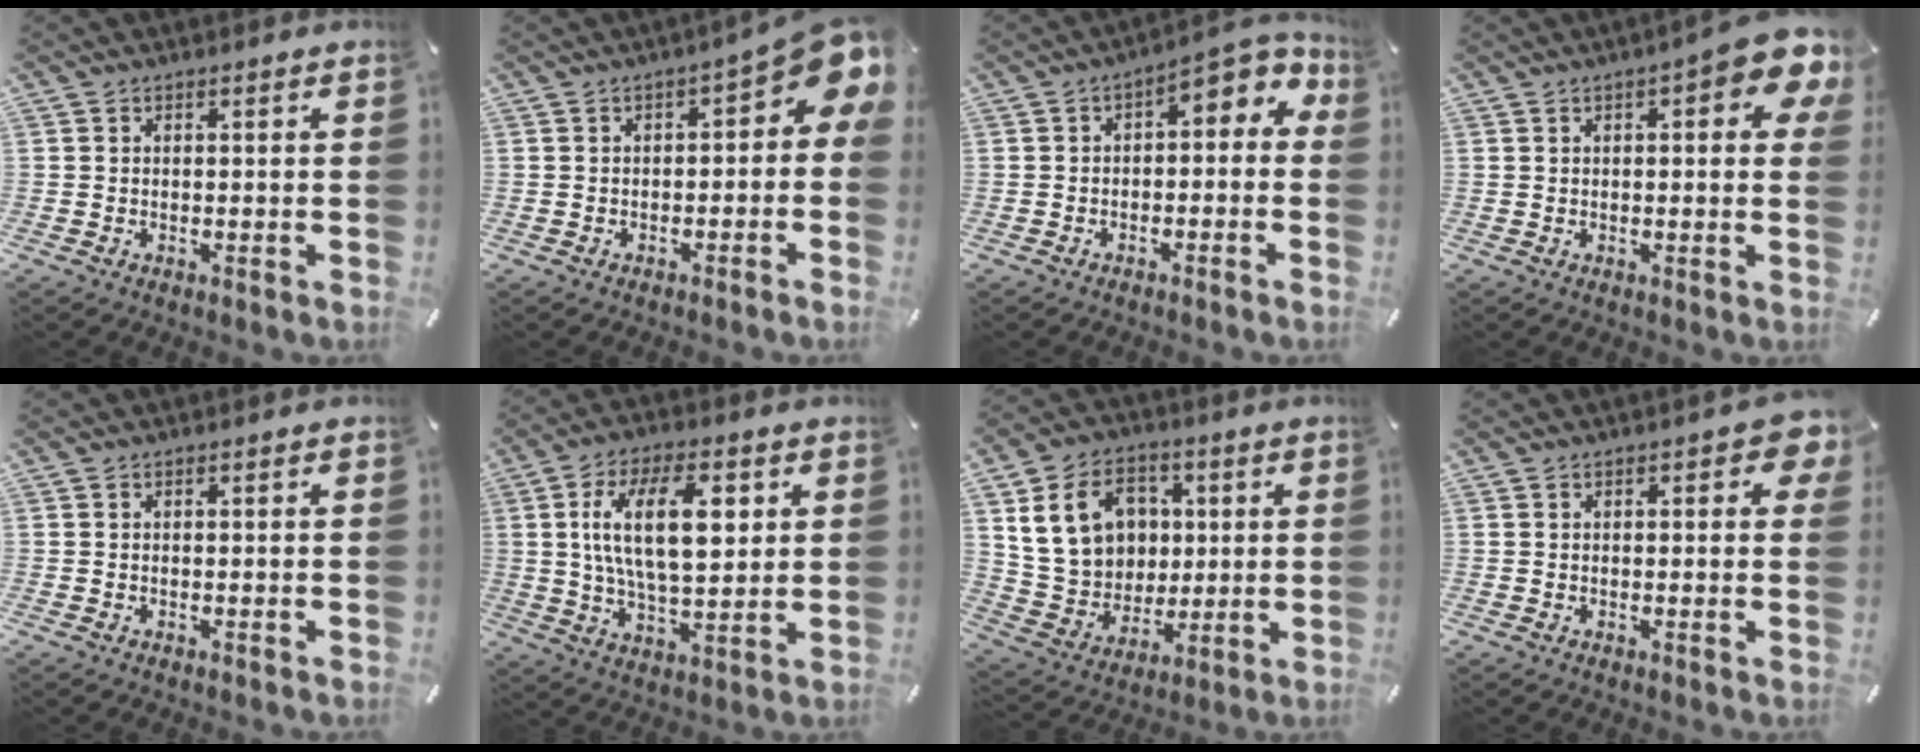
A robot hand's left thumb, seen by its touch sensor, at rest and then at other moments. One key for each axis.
{"total": 8.4, "fx": 2.5, "fy": 3.6, "fz": 7.1, "tx": -0.085, "ty": -0.025, "tz": 0.039}
{"total": 5.7, "fx": 1.1, "fy": 3.2, "fz": 4.5, "tx": -0.060, "ty": -0.016, "tz": 0.008}
{"total": 8.7, "fx": 3.2, "fy": 2.8, "fz": 7.5, "tx": -0.094, "ty": -0.016, "tz": 0.049}
{"total": 0.0}
{"total": 16.5, "fx": 4.2, "fy": 8.3, "fz": 13.6, "tx": -0.248, "ty": -0.001, "tz": 0.063}
{"total": 15.6, "fx": 4.0, "fy": 13.1, "fz": 7.3, "tx": -0.135, "ty": 0.002, "tz": 0.082}
{"total": 4.0, "fx": 1.0, "fy": 1.9, "fz": 3.3, "tx": -0.043, "ty": 0.000, "tz": 0.012}